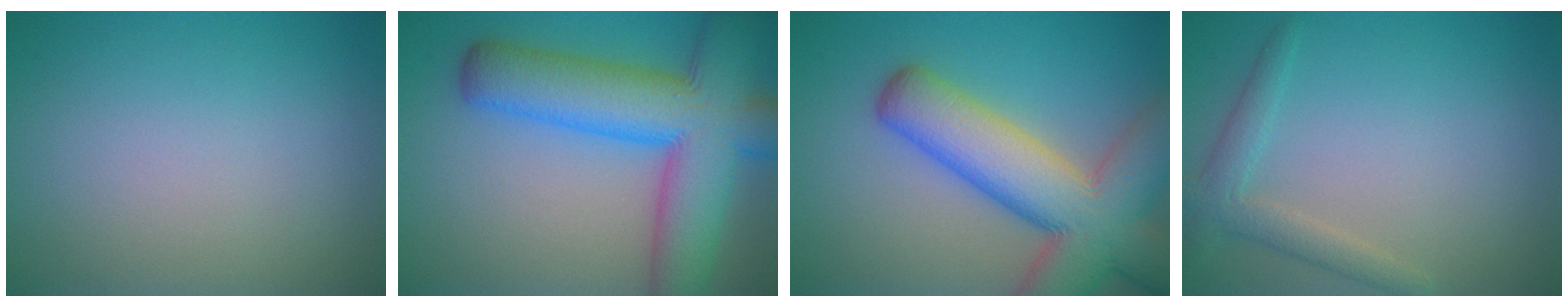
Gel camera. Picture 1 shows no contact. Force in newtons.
{"total": 12.0, "press": 12.0, "slide": 0.4}
{"total": 11.6, "press": 11.6, "slide": 0.7}
{"total": 2.5, "press": 2.5, "slide": 0.2}